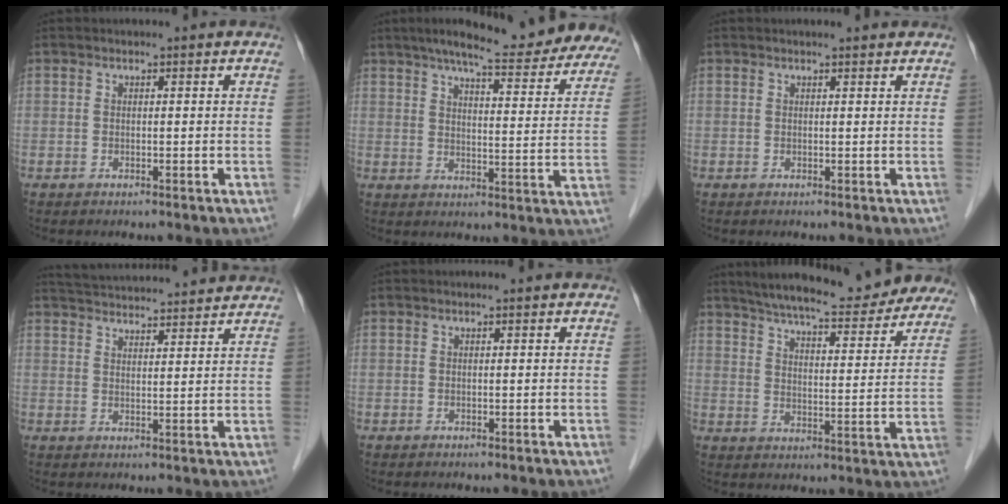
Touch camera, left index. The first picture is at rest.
{"total": 21.4, "force": [18.4, 3.4, 10.4], "torque": [-0.136, -0.013, 0.223]}
{"total": 1.8, "force": [1.7, 0.2, 0.8], "torque": [-0.012, 0.009, 0.020]}
{"total": 14.5, "force": [13.9, 1.3, 4.1], "torque": [-0.073, 0.036, 0.200]}
{"total": 0.0}
{"total": 22.0, "force": [19.6, 3.8, 9.2], "torque": [-0.137, -0.011, 0.254]}